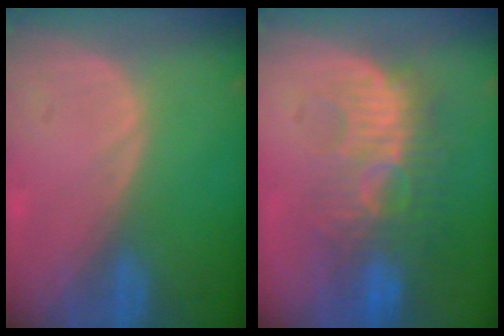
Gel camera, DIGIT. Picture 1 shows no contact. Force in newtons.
{"total": 9.9, "press": 9.1, "slide": 3.7}